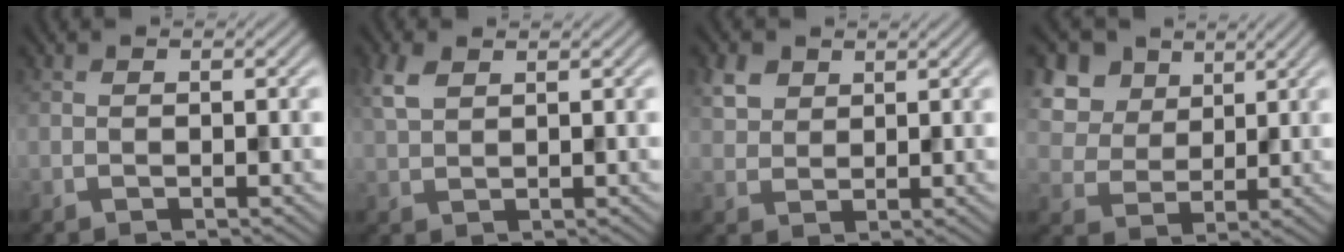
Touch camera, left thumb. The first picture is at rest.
{"total": 3.2, "force": [1.7, 1.6, 2.2], "torque": [-0.061, 0.008, 0.036]}
{"total": 3.6, "force": [1.9, 2.6, 1.6], "torque": [-0.046, 0.003, 0.044]}
{"total": 9.6, "force": [4.7, 7.1, 4.5], "torque": [-0.161, 0.009, 0.103]}